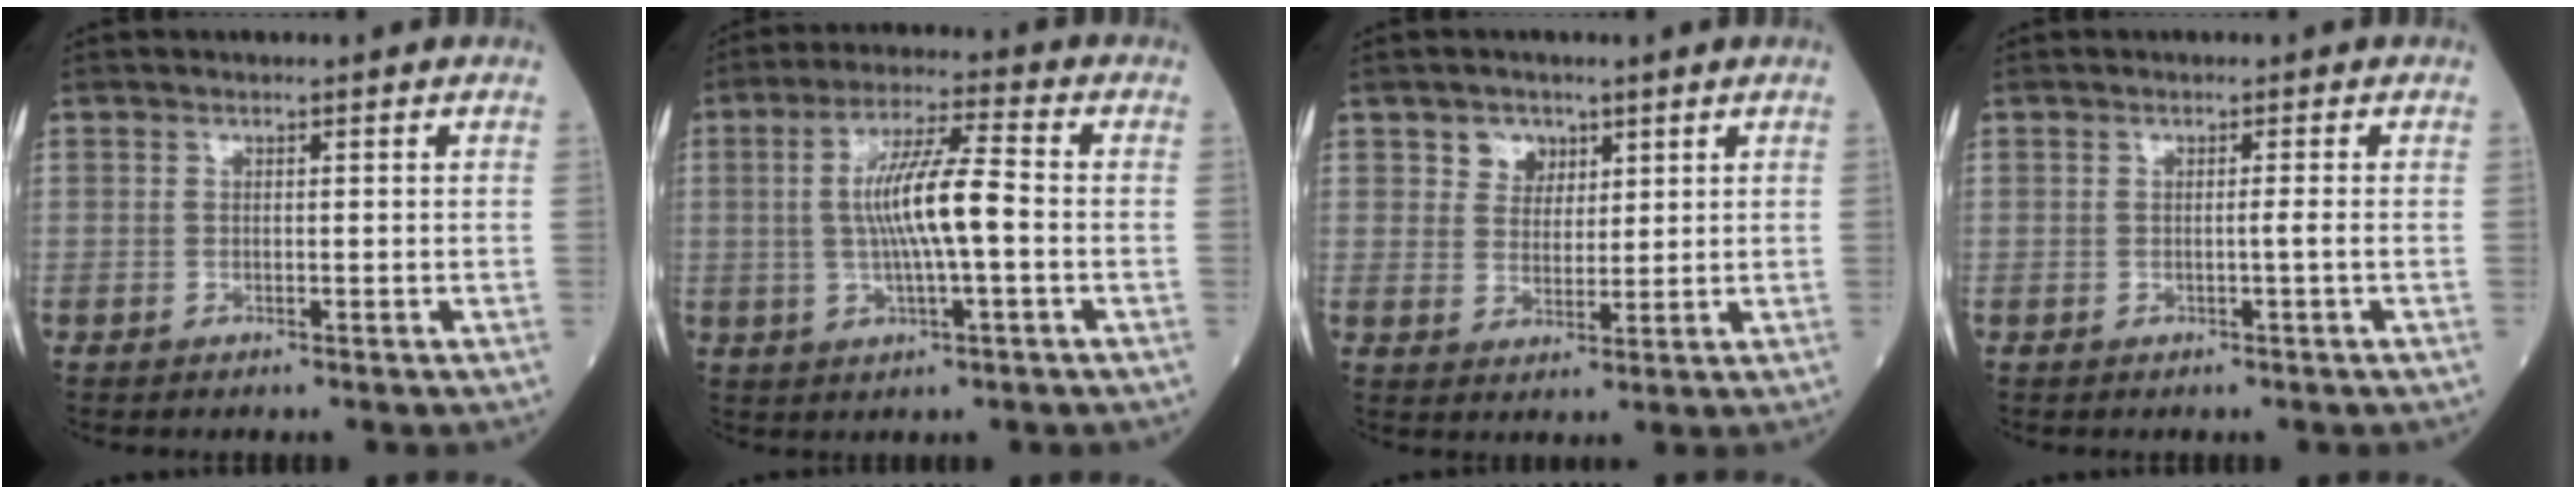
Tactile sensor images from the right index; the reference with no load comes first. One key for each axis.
{"total": 9.7, "fx": -0.3, "fy": 0.9, "fz": 9.7, "tx": -0.179, "ty": 0.008, "tz": -0.010}
{"total": 3.9, "fx": 2.2, "fy": 3.0, "fz": 1.0, "tx": -0.013, "ty": 0.004, "tz": 0.040}
{"total": 0.8, "fx": -0.2, "fy": -0.3, "fz": 0.7, "tx": 0.000, "ty": 0.000, "tz": -0.006}